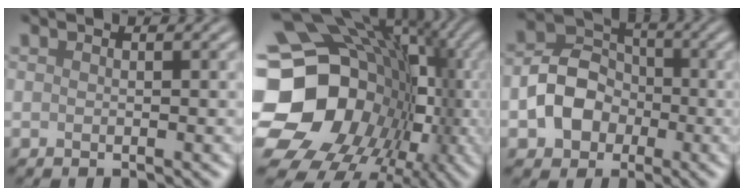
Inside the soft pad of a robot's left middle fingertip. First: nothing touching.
{"total": 19.1, "force": [-2.2, 15.9, 10.4], "torque": [-0.180, -0.006, -0.031]}
{"total": 5.3, "force": [-1.5, 4.3, 2.8], "torque": [-0.044, 0.006, -0.034]}